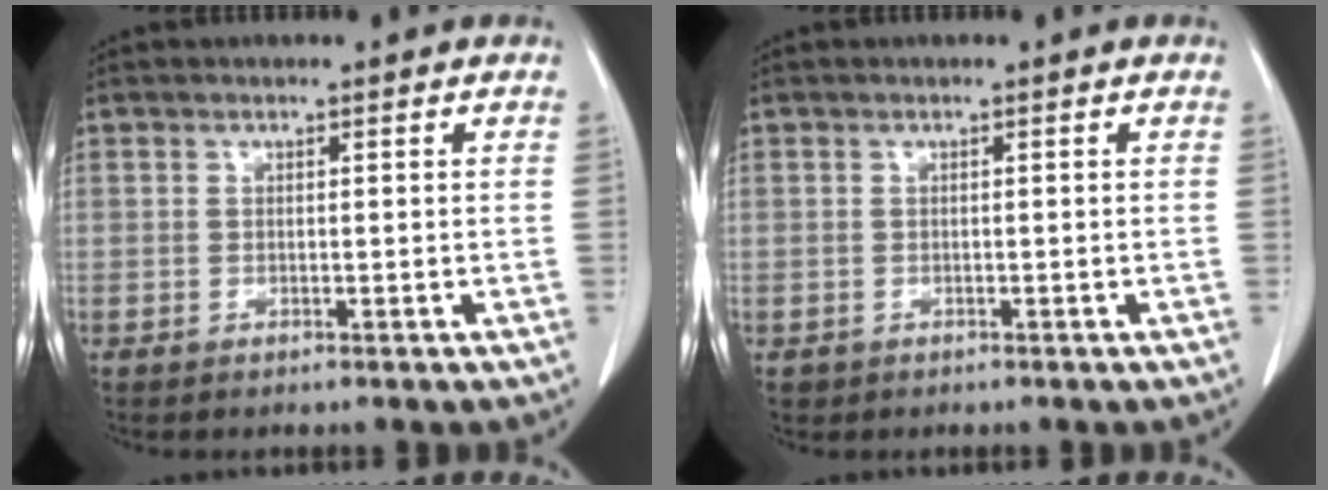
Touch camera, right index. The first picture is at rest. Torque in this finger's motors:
{"motor_torque": [-0.10, 0.00, -0.30, -0.13]}